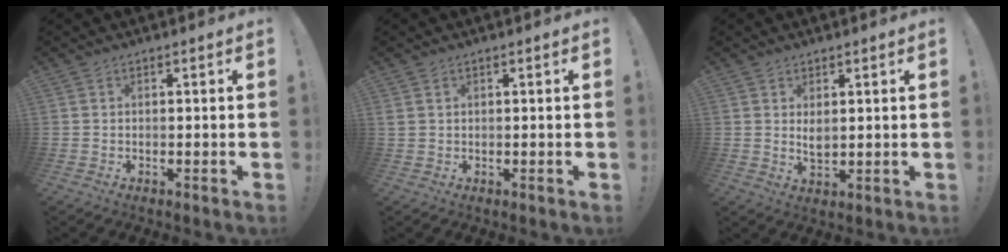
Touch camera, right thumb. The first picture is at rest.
{"total": 1.4, "force": [0.8, 1.0, 0.7], "torque": [-0.014, 0.003, 0.015]}
{"total": 3.4, "force": [1.9, 1.6, 2.4], "torque": [-0.027, -0.017, 0.030]}